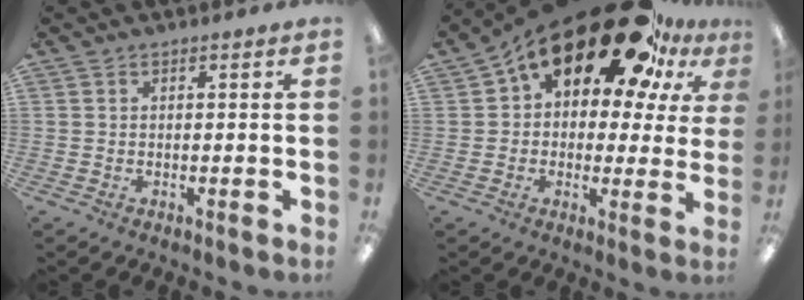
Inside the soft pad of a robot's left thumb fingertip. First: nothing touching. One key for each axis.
{"total": 21.6, "fx": 13.9, "fy": 10.4, "fz": 12.9, "tx": -0.207, "ty": -0.087, "tz": 0.239}